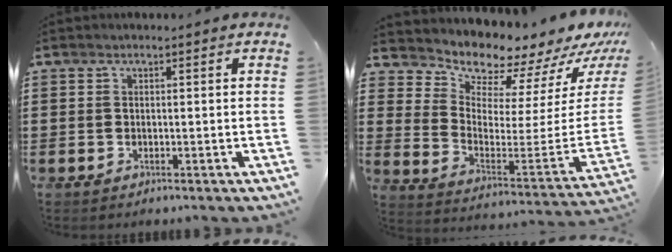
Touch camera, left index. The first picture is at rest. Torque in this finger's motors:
{"motor_torque": [2.14, 0.00, 0.53, 0.04]}